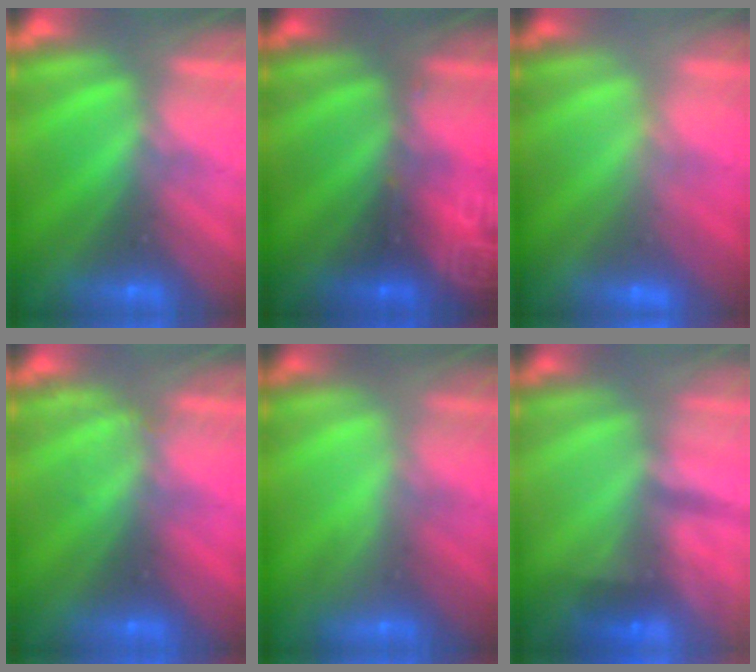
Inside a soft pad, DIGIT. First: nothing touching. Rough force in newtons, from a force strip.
{"total": 2.9}
{"total": 2.9}
{"total": 2.0}
{"total": 2.2}
{"total": 2.3}